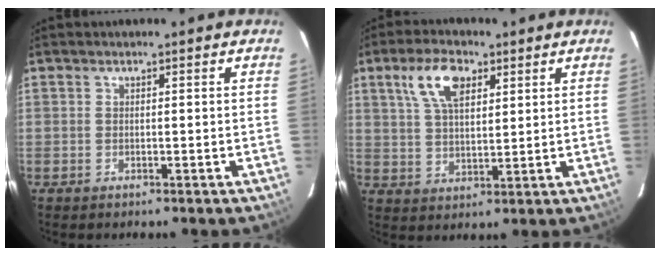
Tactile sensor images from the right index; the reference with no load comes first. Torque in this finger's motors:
{"motor_torque": [0.45, 0.47, 0.45, 0.11]}